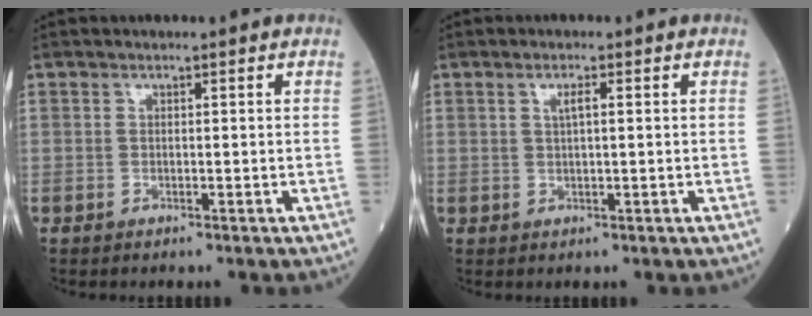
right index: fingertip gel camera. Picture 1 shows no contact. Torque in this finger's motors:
{"motor_torque": [-0.10, 0.08, 0.01, 0.02]}